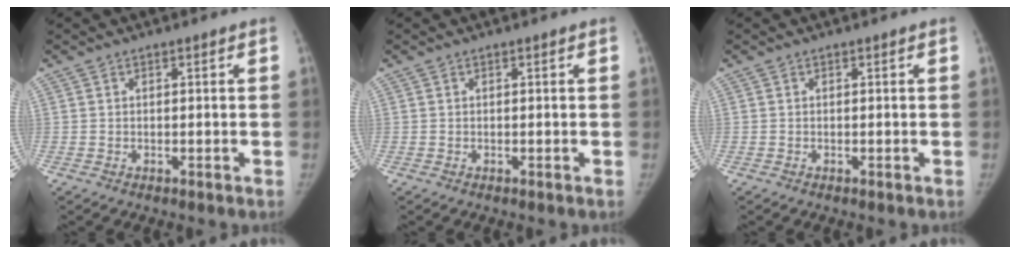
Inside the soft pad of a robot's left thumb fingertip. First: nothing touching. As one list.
[{"total": 0.0}, {"total": 0.0}]